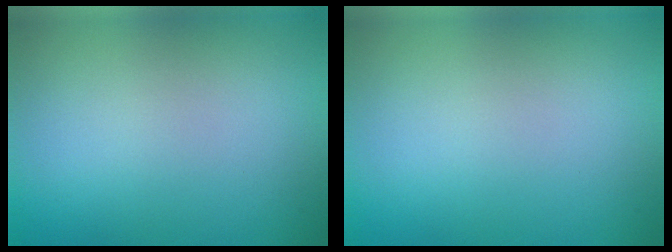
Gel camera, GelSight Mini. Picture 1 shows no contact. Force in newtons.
{"total": 0.0}